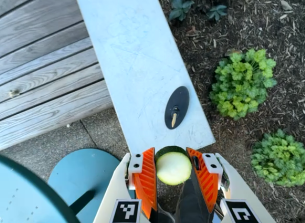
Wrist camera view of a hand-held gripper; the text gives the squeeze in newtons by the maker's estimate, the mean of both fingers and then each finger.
{"total": 10.6, "left": 10.7, "right": 10.6}